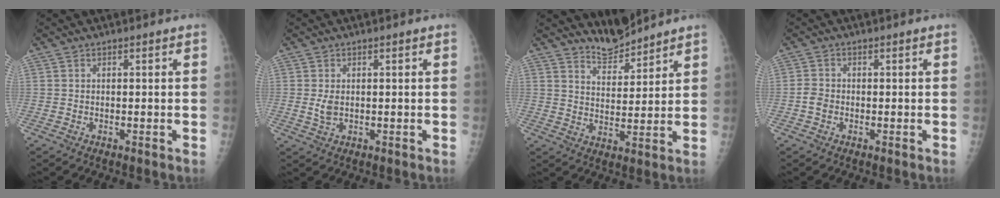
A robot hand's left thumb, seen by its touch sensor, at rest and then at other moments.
{"total": 2.3, "force": [0.1, 1.5, 1.7], "torque": [-0.034, -0.006, 0.006]}
{"total": 5.6, "force": [5.5, 1.0, 0.1], "torque": [0.010, -0.044, 0.107]}
{"total": 2.1, "force": [-0.7, 1.7, 0.9], "torque": [-0.011, 0.005, -0.014]}